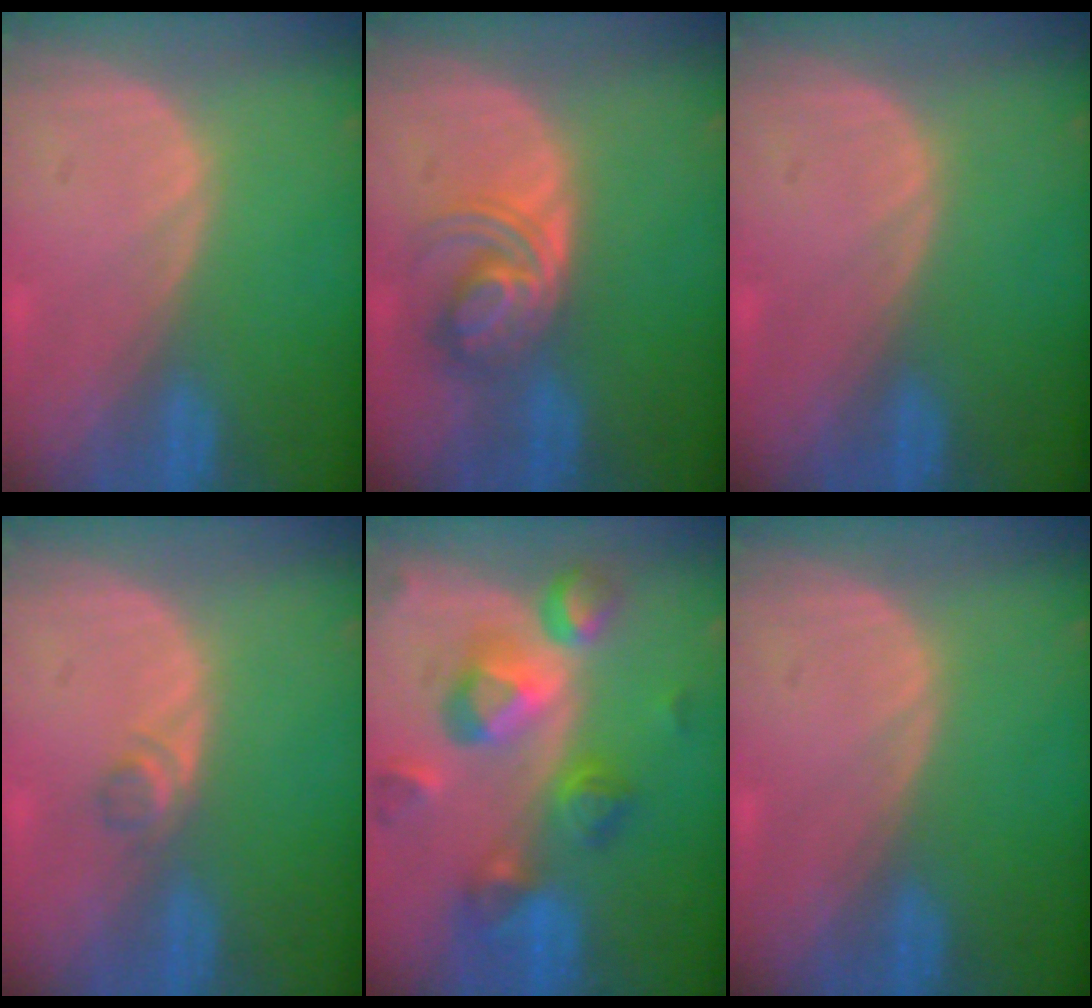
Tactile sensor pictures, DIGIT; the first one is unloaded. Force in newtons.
{"total": 5.6, "press": 5.5, "slide": 0.8}
{"total": 0.0}
{"total": 1.8, "press": 1.5, "slide": 0.9}
{"total": 10.5, "press": 9.4, "slide": 4.7}
{"total": 0.0}